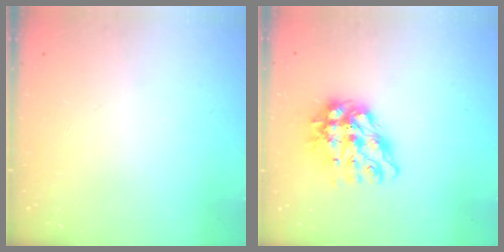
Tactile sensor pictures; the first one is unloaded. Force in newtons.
{"total": 12.9, "press": 12.8, "slide": 1.4}